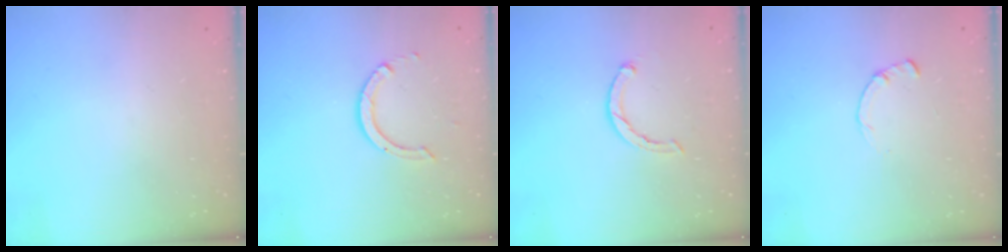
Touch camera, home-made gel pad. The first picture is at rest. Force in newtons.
{"total": 6.7, "press": 6.7, "slide": 0.5}
{"total": 2.3, "press": 2.2, "slide": 0.5}
{"total": 1.7, "press": 1.7, "slide": 0.2}